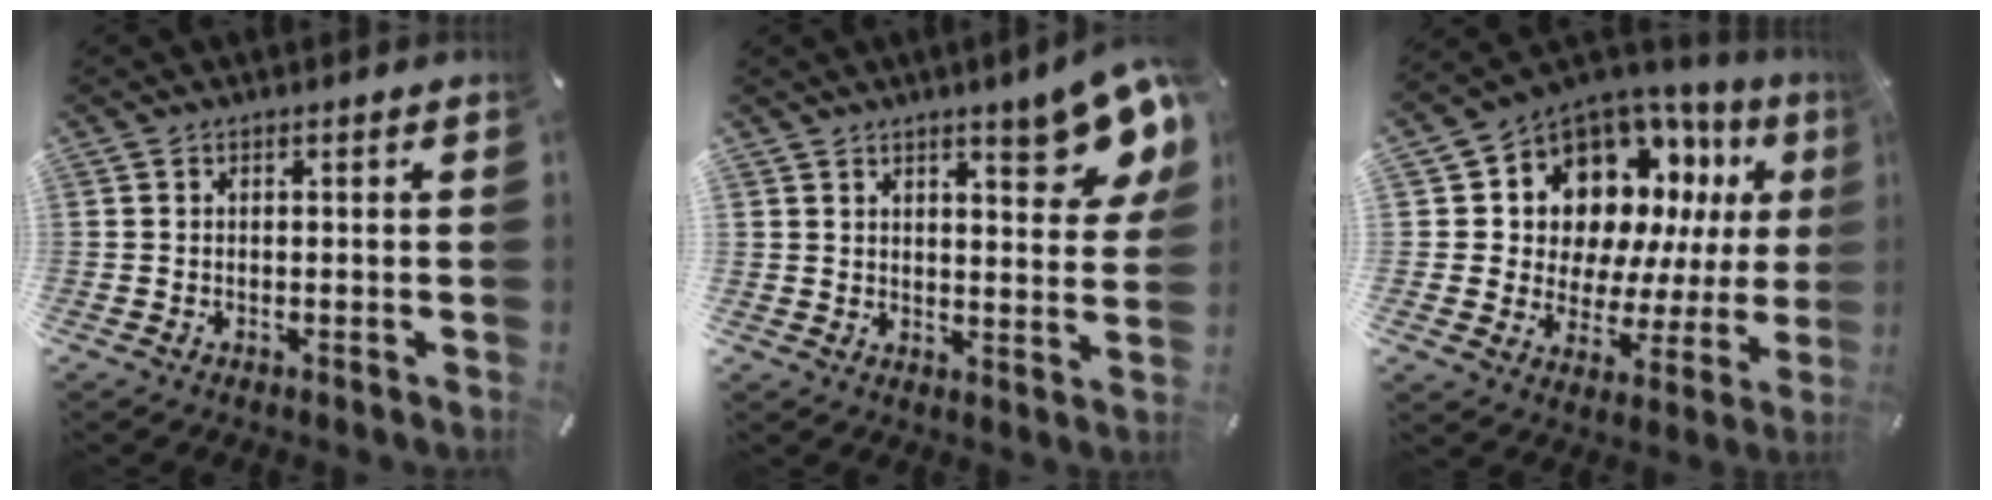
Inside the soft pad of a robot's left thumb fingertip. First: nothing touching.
{"total": 10.7, "force": [7.9, 4.2, 6.0], "torque": [-0.060, -0.057, 0.138]}
{"total": 13.4, "force": [7.5, 9.9, 5.1], "torque": [-0.087, -0.072, 0.138]}